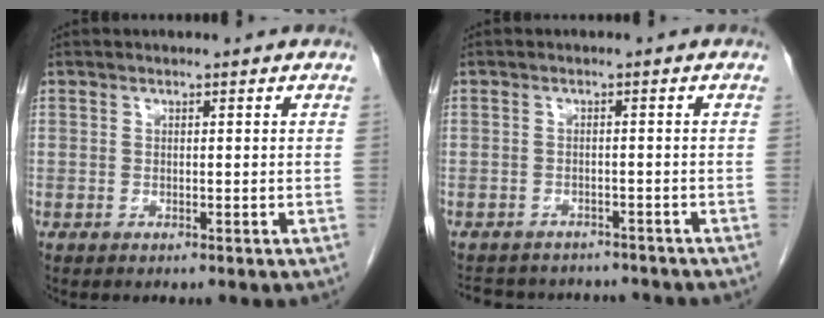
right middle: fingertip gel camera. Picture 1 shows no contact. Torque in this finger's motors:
{"motor_torque": [0.16, -0.15, 0.00, 0.01]}